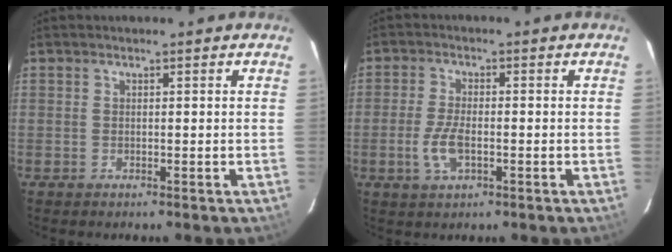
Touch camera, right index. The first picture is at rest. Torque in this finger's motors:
{"motor_torque": [0.44, -0.05, 0.13, 0.05]}